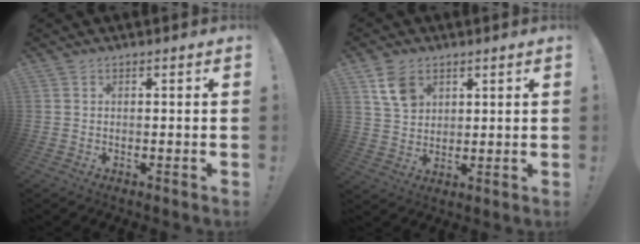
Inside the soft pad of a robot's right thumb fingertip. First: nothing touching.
{"total": 8.0, "force": [4.1, 5.7, 3.8], "torque": [-0.061, -0.012, 0.082]}